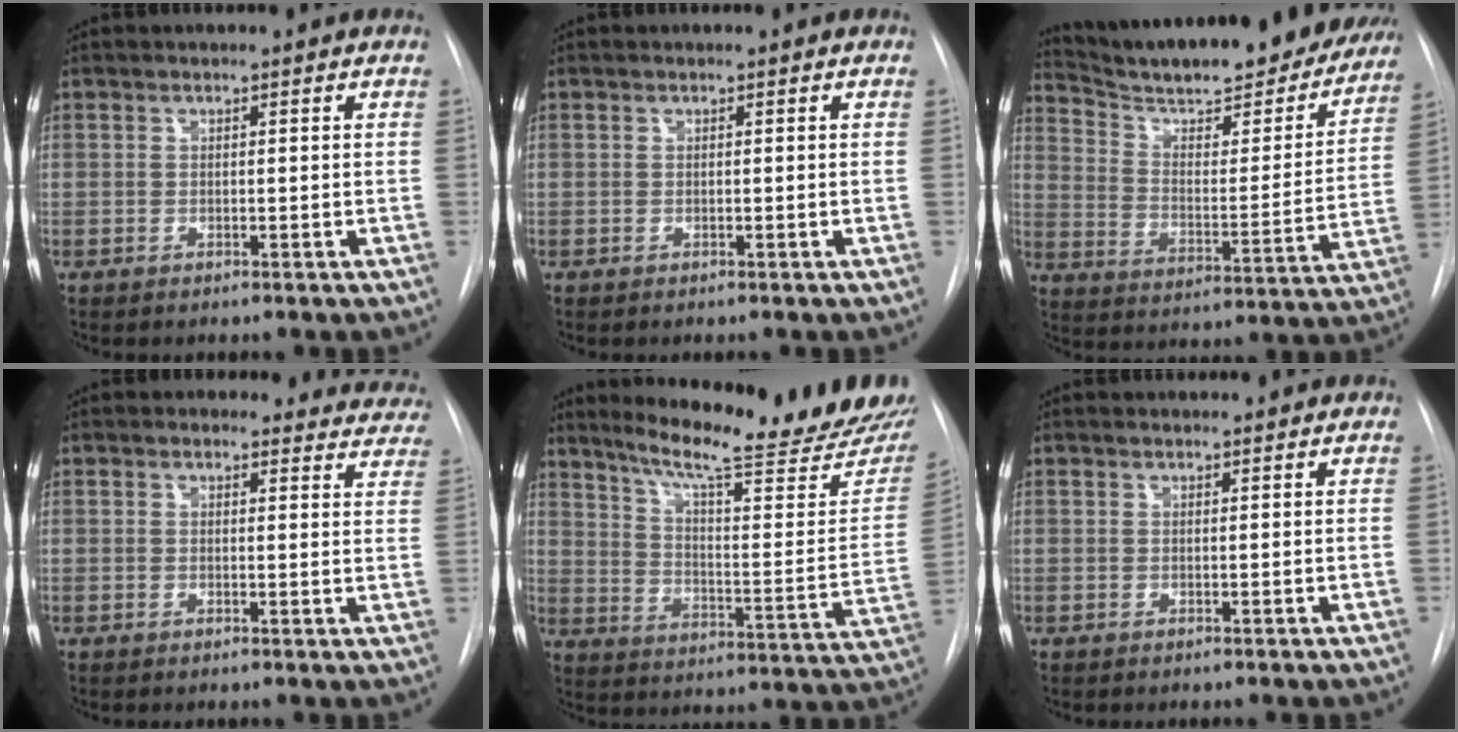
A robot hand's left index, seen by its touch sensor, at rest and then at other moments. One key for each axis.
{"total": 0.0}
{"total": 27.4, "fx": 24.3, "fy": 5.0, "fz": 11.6, "tx": -0.185, "ty": -0.058, "tz": 0.326}
{"total": 9.4, "fx": 8.8, "fy": 3.3, "fz": -0.1, "tx": 0.055, "ty": -0.037, "tz": 0.052}
{"total": 23.0, "fx": 20.4, "fy": 0.4, "fz": 10.6, "tx": -0.162, "ty": -0.102, "tz": 0.269}
{"total": 1.3, "fx": 1.3, "fy": 0.3, "fz": 0.2, "tx": -0.008, "ty": 0.011, "tz": 0.016}